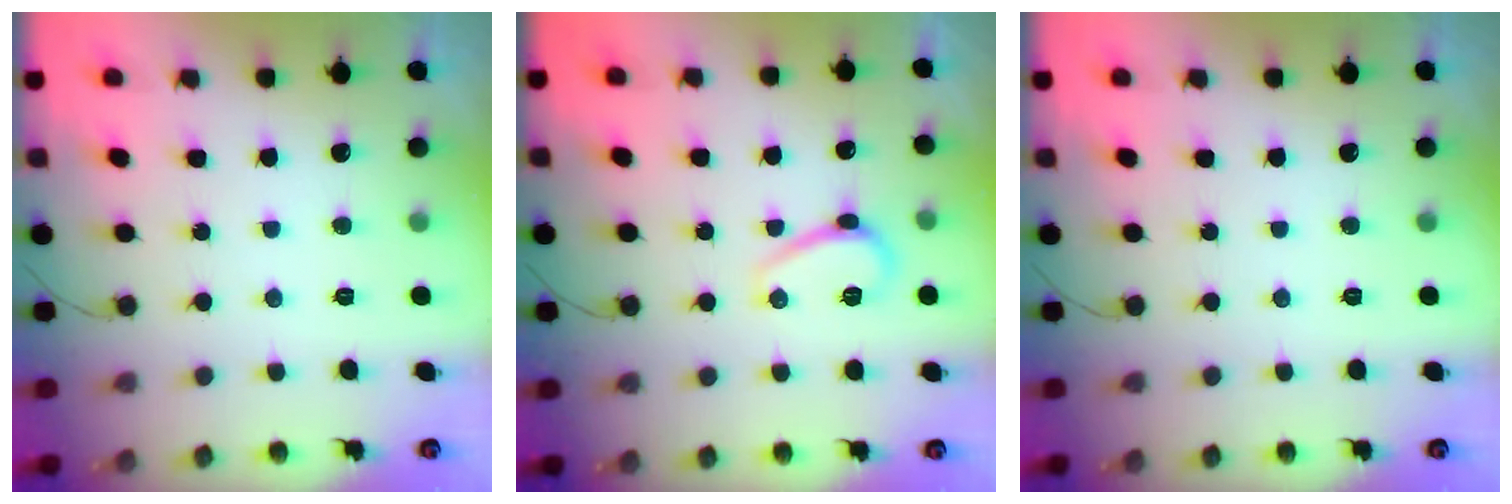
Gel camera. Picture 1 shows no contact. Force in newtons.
{"total": 5.0, "press": 4.9, "slide": 0.7}
{"total": 0.0}